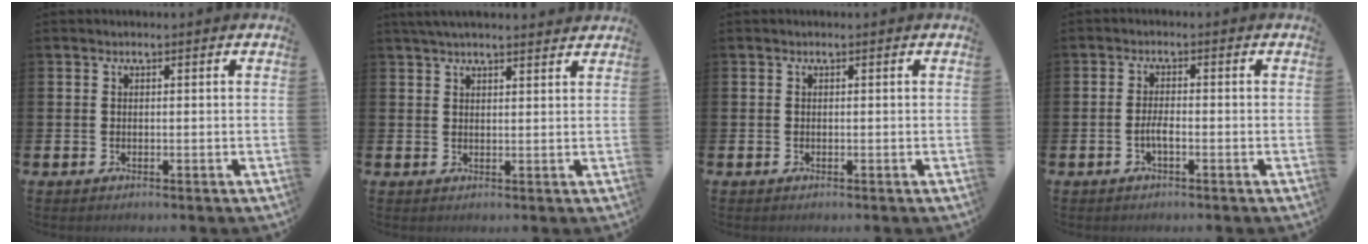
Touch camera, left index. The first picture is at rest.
{"total": 3.2, "force": [3.0, 0.3, 1.0], "torque": [-0.026, -0.004, 0.056]}
{"total": 0.0}
{"total": 1.9, "force": [-0.8, 0.5, 1.7], "torque": [-0.026, 0.000, -0.017]}